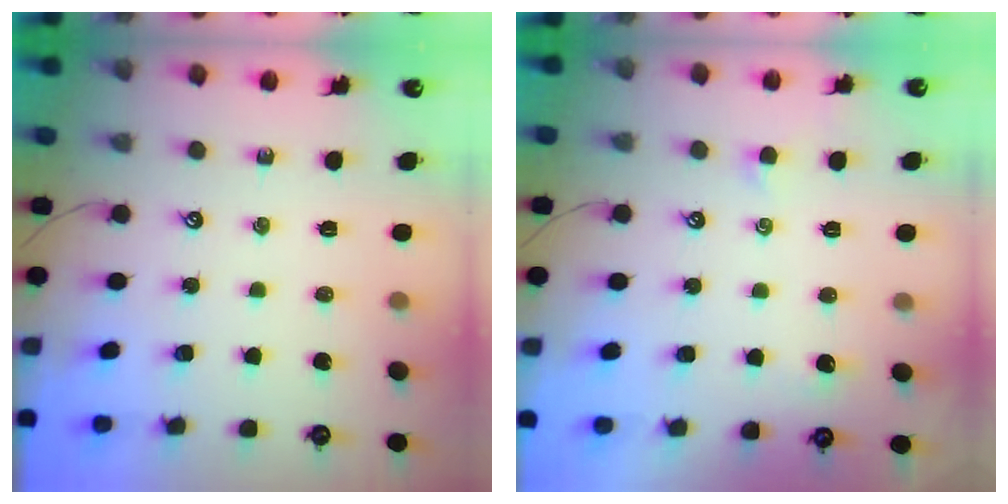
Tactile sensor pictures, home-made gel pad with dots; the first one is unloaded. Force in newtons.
{"total": 0.0}